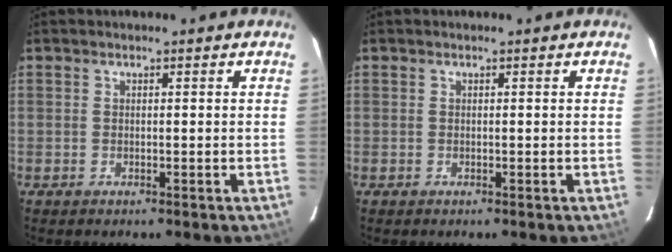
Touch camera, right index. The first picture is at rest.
{"total": 0.0}